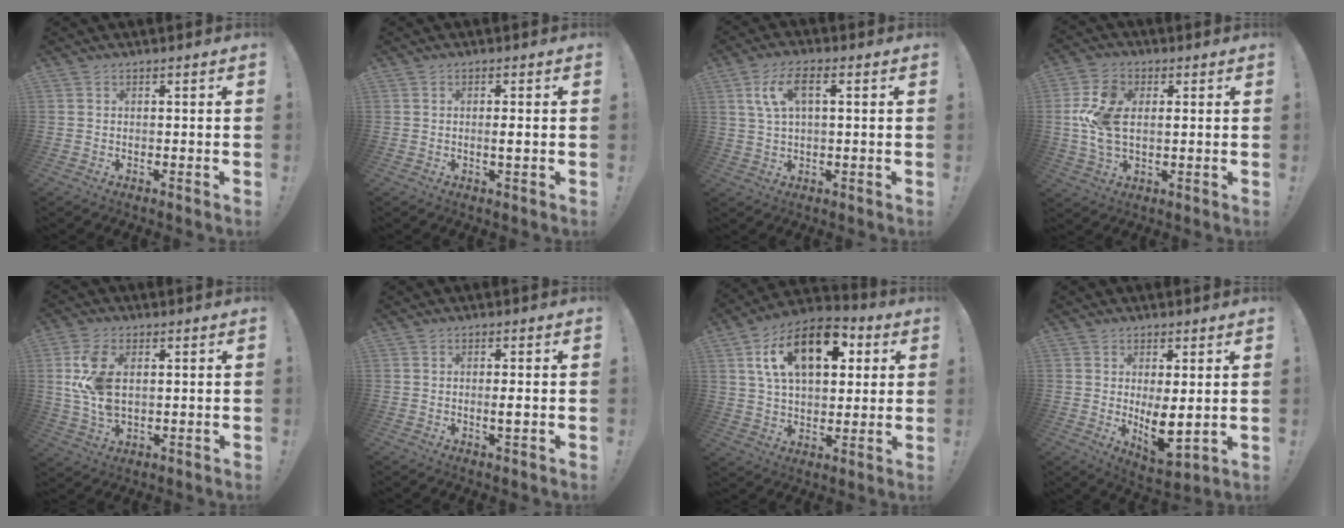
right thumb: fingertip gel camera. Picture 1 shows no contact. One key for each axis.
{"total": 1.6, "fx": -0.2, "fy": 0.1, "fz": 1.6, "tx": -0.020, "ty": -0.005, "tz": -0.006}
{"total": 7.8, "fx": 2.6, "fy": 3.2, "fz": 6.6, "tx": -0.129, "ty": -0.002, "tz": 0.045}
{"total": 11.7, "fx": 1.2, "fy": 7.4, "fz": 9.0, "tx": -0.176, "ty": -0.003, "tz": 0.025}
{"total": 10.9, "fx": 2.0, "fy": 6.5, "fz": 8.5, "tx": -0.163, "ty": -0.011, "tz": 0.034}
{"total": 2.0, "fx": -0.2, "fy": 0.1, "fz": 2.0, "tx": -0.025, "ty": -0.005, "tz": -0.007}
{"total": 18.4, "fx": 7.3, "fy": 10.7, "fz": 13.1, "tx": -0.209, "ty": -0.016, "tz": 0.124}
{"total": 8.4, "fx": 1.2, "fy": 3.3, "fz": 7.6, "tx": -0.104, "ty": -0.032, "tz": 0.028}